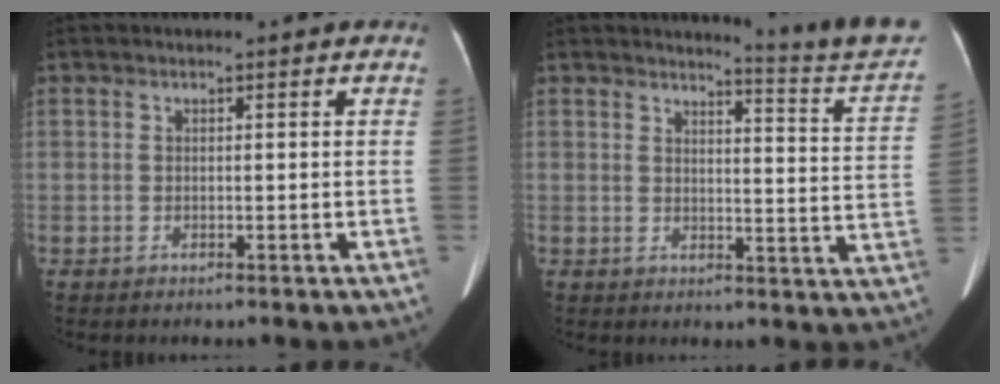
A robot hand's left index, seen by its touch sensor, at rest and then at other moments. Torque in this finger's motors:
{"motor_torque": [0.53, -1.06, 0.09, 0.08]}